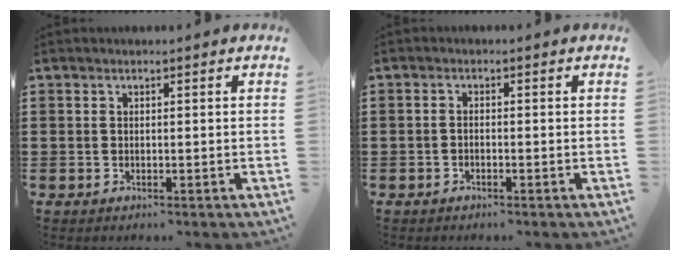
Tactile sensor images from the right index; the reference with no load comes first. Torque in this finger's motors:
{"motor_torque": [0.01, 0.08, -0.01, -0.01]}